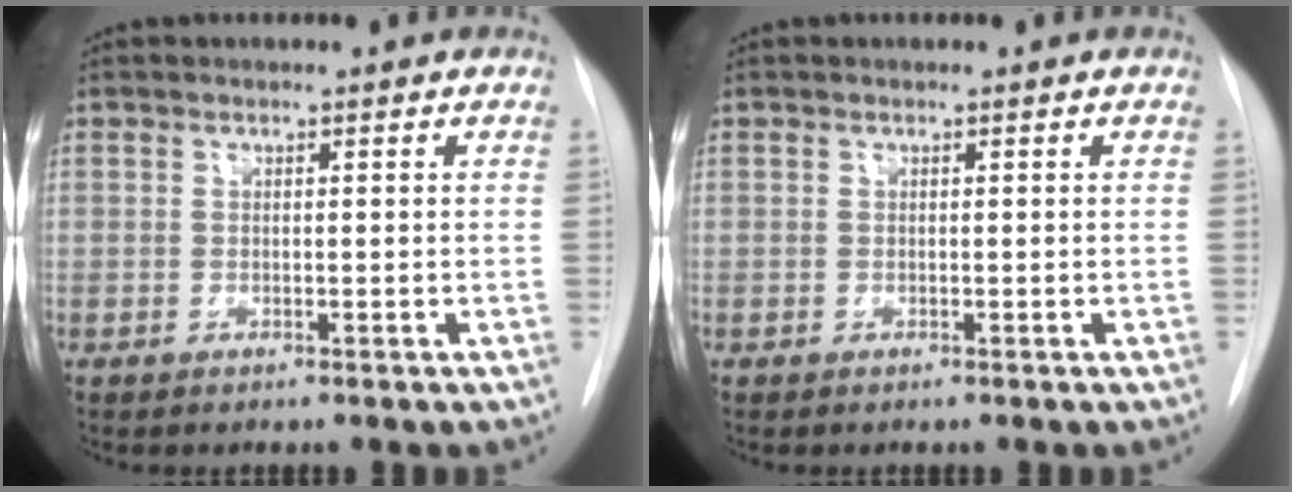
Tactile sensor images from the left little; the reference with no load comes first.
{"total": 0.0}